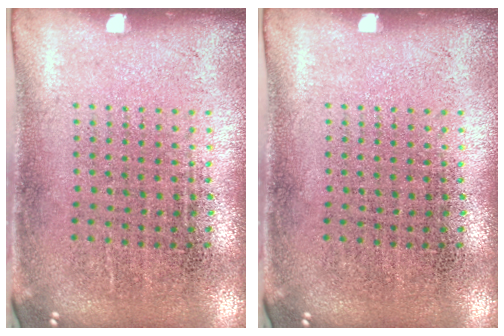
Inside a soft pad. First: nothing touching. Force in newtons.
{"total": 0.0}